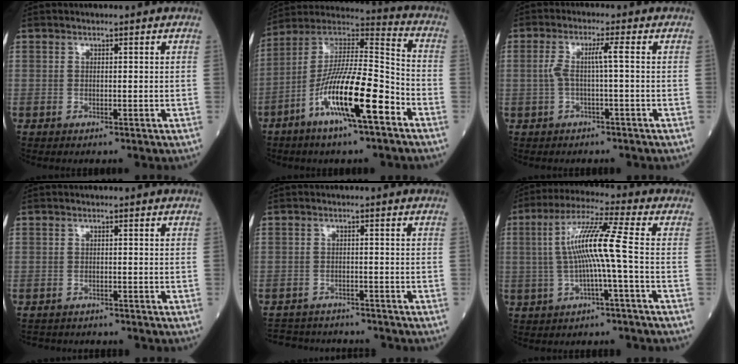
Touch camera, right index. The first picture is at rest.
{"total": 16.7, "force": [-7.6, 2.2, 14.7], "torque": [-0.272, -0.002, -0.134]}
{"total": 3.4, "force": [-0.3, -0.3, 3.4], "torque": [-0.071, 0.017, 0.001]}
{"total": 3.2, "force": [-3.0, 1.2, 0.2], "torque": [-0.003, -0.003, -0.044]}
{"total": 8.7, "force": [-8.2, 2.4, 1.5], "torque": [-0.025, 0.010, -0.114]}
{"total": 9.3, "force": [-0.5, -1.1, 9.2], "torque": [-0.179, 0.020, -0.007]}